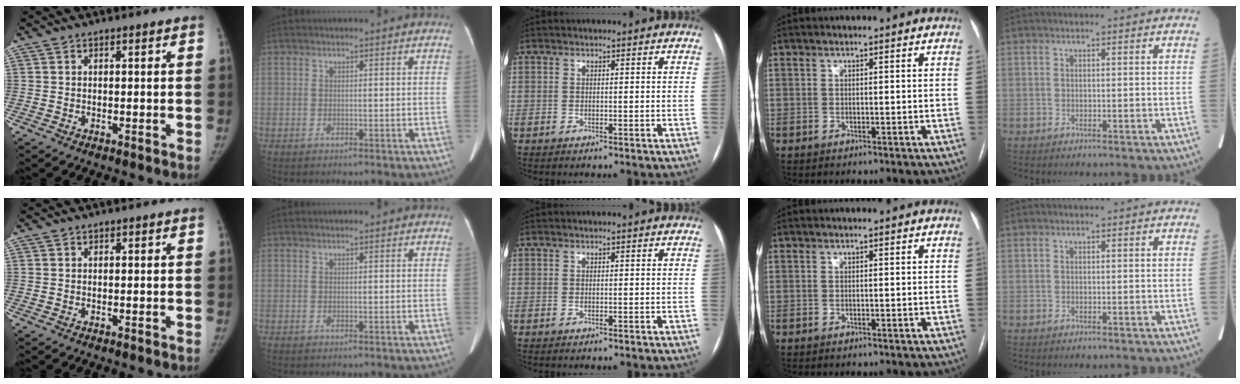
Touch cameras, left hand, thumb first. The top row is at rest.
{}